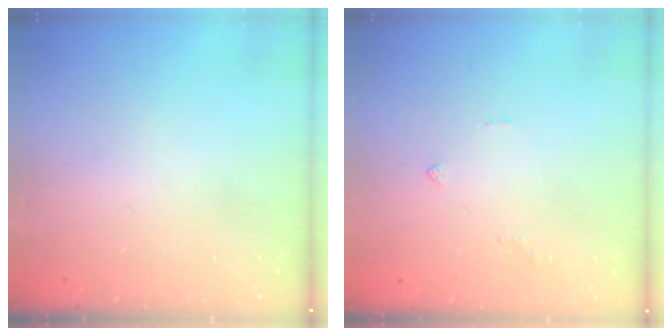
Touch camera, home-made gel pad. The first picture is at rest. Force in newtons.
{"total": 1.6, "press": 1.5, "slide": 0.6}